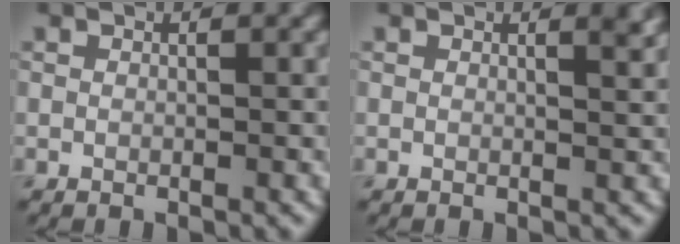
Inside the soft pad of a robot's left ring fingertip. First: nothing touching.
{"total": 1.6, "force": [1.1, 0.6, 1.1], "torque": [-0.005, 0.001, 0.010]}